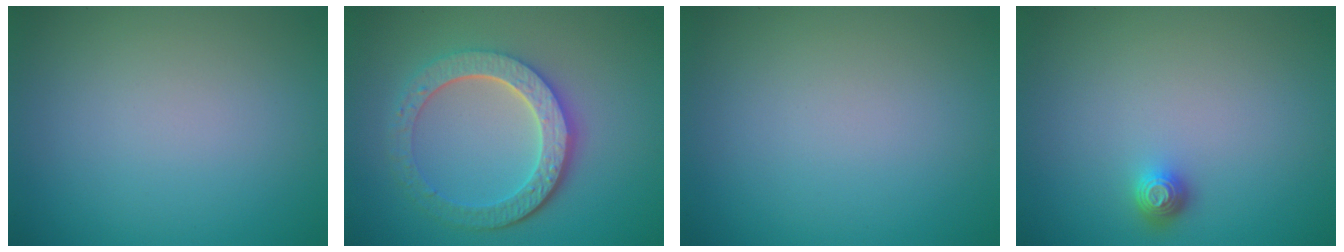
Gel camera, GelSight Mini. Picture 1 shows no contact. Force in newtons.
{"total": 5.8, "press": 4.5, "slide": 3.6}
{"total": 0.0}
{"total": 1.3, "press": 1.1, "slide": 0.7}